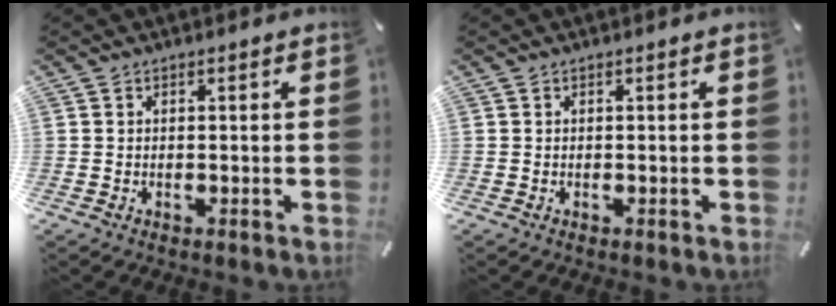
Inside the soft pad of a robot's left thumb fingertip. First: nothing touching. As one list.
[{"total": 0.0}]